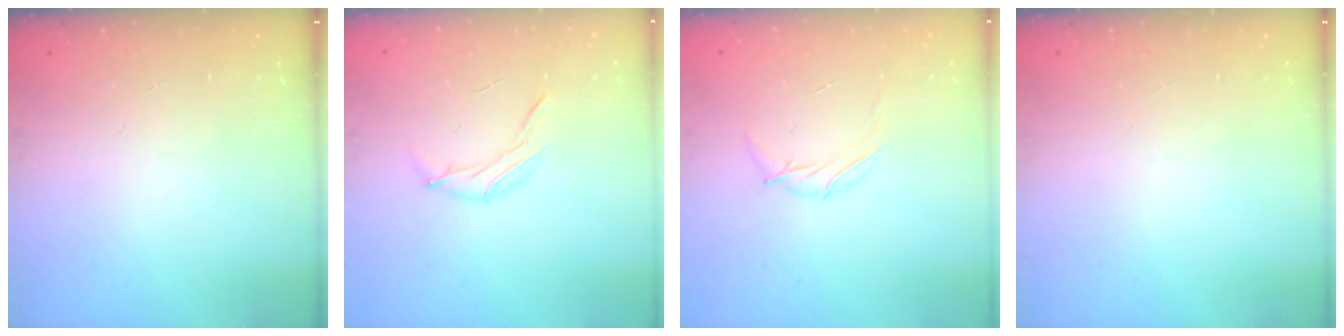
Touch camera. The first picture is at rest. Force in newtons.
{"total": 7.0, "press": 6.9, "slide": 1.4}
{"total": 5.7, "press": 5.6, "slide": 0.7}
{"total": 0.0}